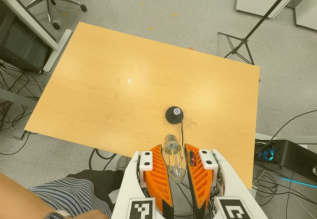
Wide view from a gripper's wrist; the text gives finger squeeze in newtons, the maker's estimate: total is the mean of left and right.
{"total": 21.3, "left": 25.7, "right": 16.9}